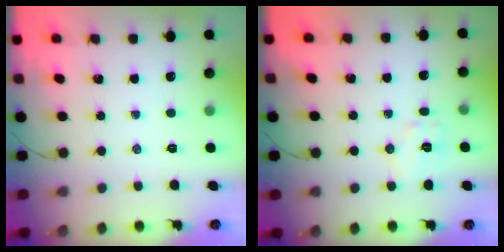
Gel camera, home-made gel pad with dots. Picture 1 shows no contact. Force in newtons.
{"total": 6.1, "press": 6.0, "slide": 0.8}